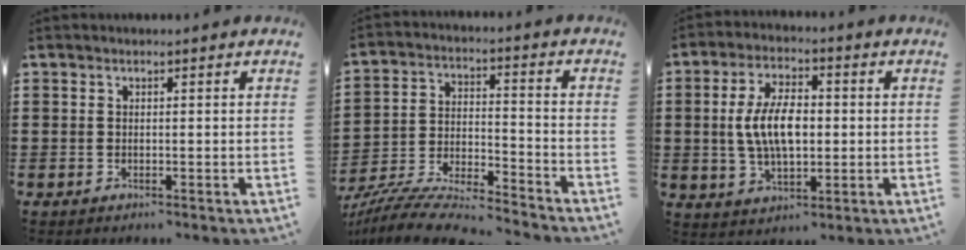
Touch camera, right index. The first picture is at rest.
{"total": 8.2, "force": [-7.8, 0.6, 2.6], "torque": [-0.061, 0.000, -0.157]}
{"total": 8.6, "force": [0.1, 4.3, 7.4], "torque": [-0.151, 0.003, -0.006]}